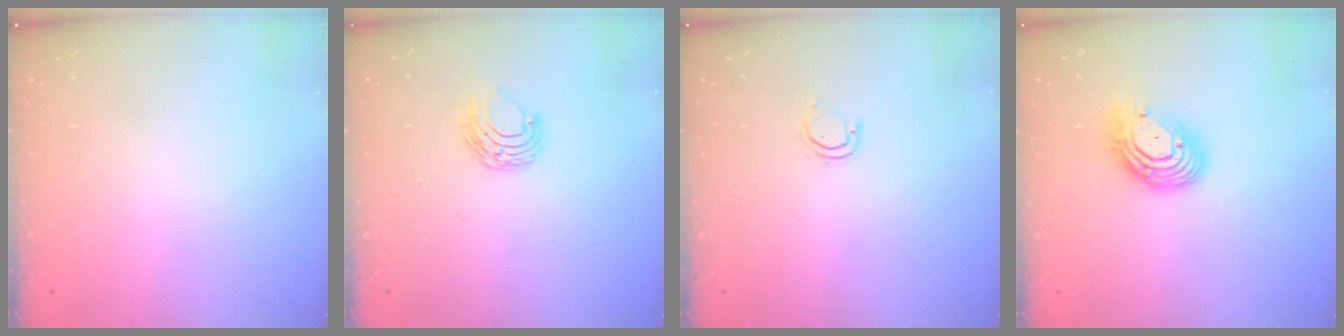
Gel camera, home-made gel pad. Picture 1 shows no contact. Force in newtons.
{"total": 6.3, "press": 6.2, "slide": 0.6}
{"total": 4.1, "press": 4.1, "slide": 0.3}
{"total": 11.1, "press": 11.1, "slide": 0.7}